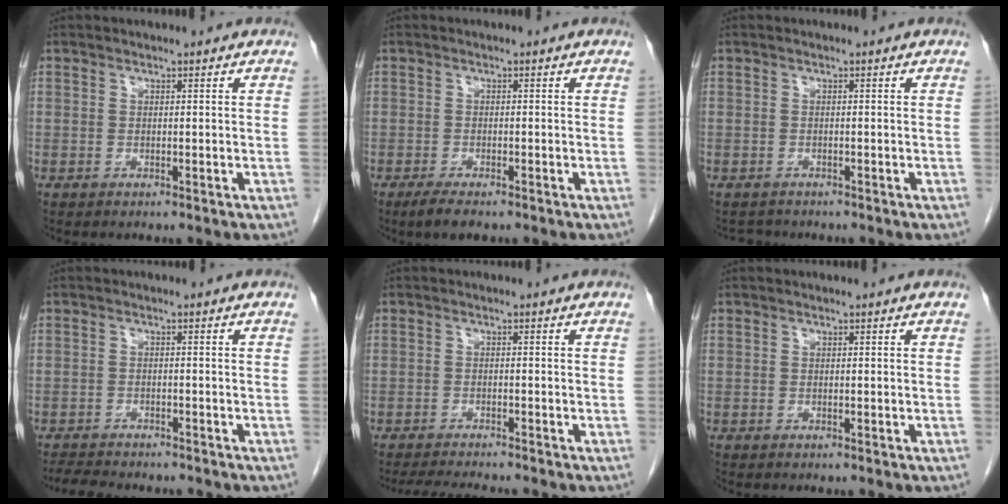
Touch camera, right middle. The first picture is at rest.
{"total": 3.0, "force": [-2.2, 0.8, 2.0], "torque": [-0.040, -0.006, -0.036]}
{"total": 1.4, "force": [-1.3, 0.5, -0.2], "torque": [-0.002, -0.004, -0.021]}
{"total": 6.8, "force": [-6.2, 1.4, 2.4], "torque": [-0.039, -0.008, -0.092]}
{"total": 5.9, "force": [-5.5, 0.2, 2.2], "torque": [-0.034, -0.016, -0.087]}
{"total": 0.0}